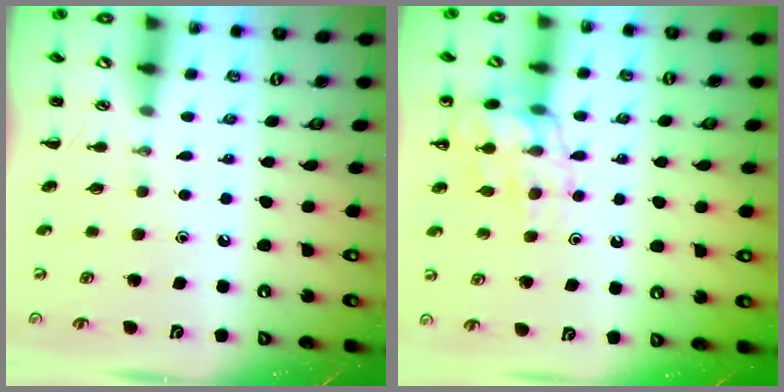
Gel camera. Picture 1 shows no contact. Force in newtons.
{"total": 14.9, "press": 14.7, "slide": 2.6}